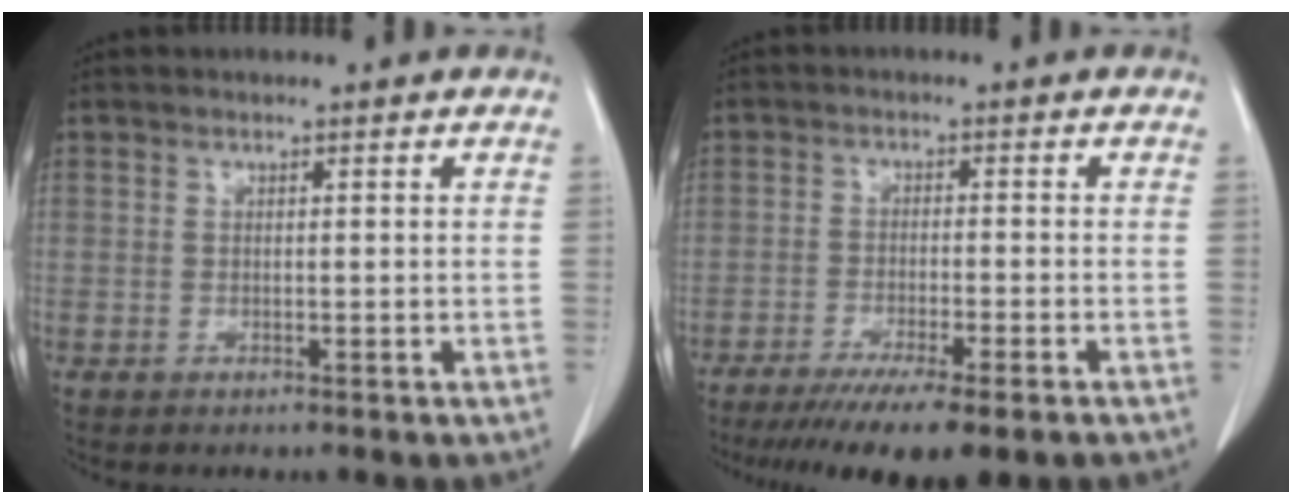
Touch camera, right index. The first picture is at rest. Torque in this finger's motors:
{"motor_torque": [0.73, -0.70, 0.65, 0.21]}